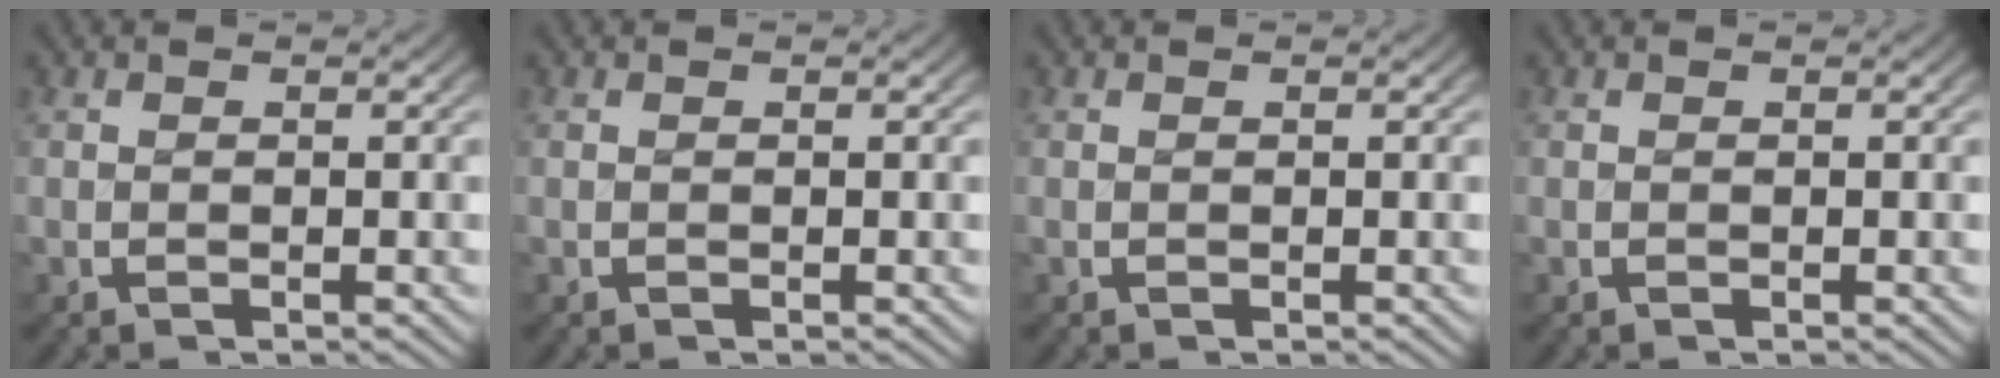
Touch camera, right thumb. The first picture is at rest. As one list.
[{"total": 0.0}, {"total": 0.0}, {"total": 0.0}]